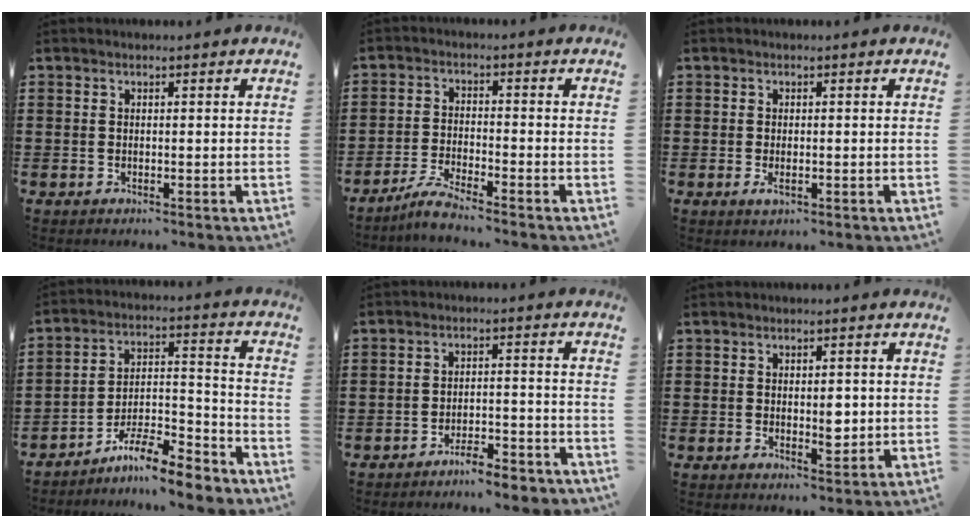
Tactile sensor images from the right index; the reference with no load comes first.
{"total": 4.0, "force": [-3.6, -0.3, 1.6], "torque": [-0.043, -0.007, -0.072]}
{"total": 1.3, "force": [-0.4, 0.4, 1.2], "torque": [-0.023, -0.004, -0.006]}
{"total": 8.8, "force": [-8.0, 1.1, 3.5], "torque": [-0.050, 0.023, -0.151]}
{"total": 4.2, "force": [-4.0, 0.2, 1.1], "torque": [-0.020, 0.003, -0.080]}
{"total": 3.3, "force": [0.2, 1.8, 2.7], "torque": [-0.029, -0.005, -0.001]}